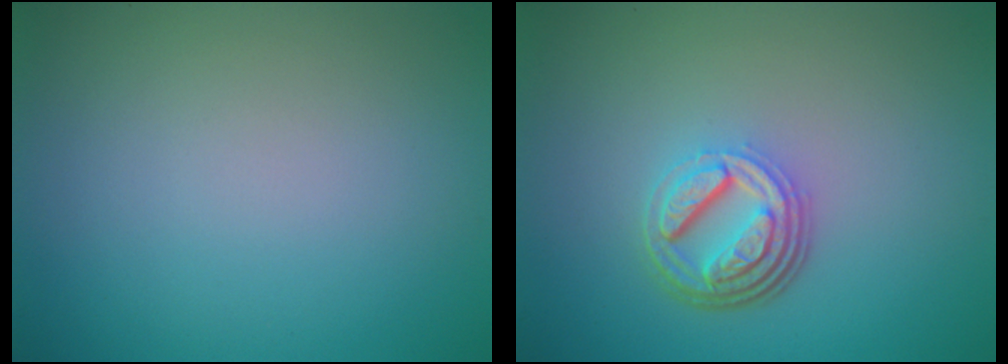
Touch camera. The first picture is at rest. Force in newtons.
{"total": 4.7, "press": 3.4, "slide": 3.2}